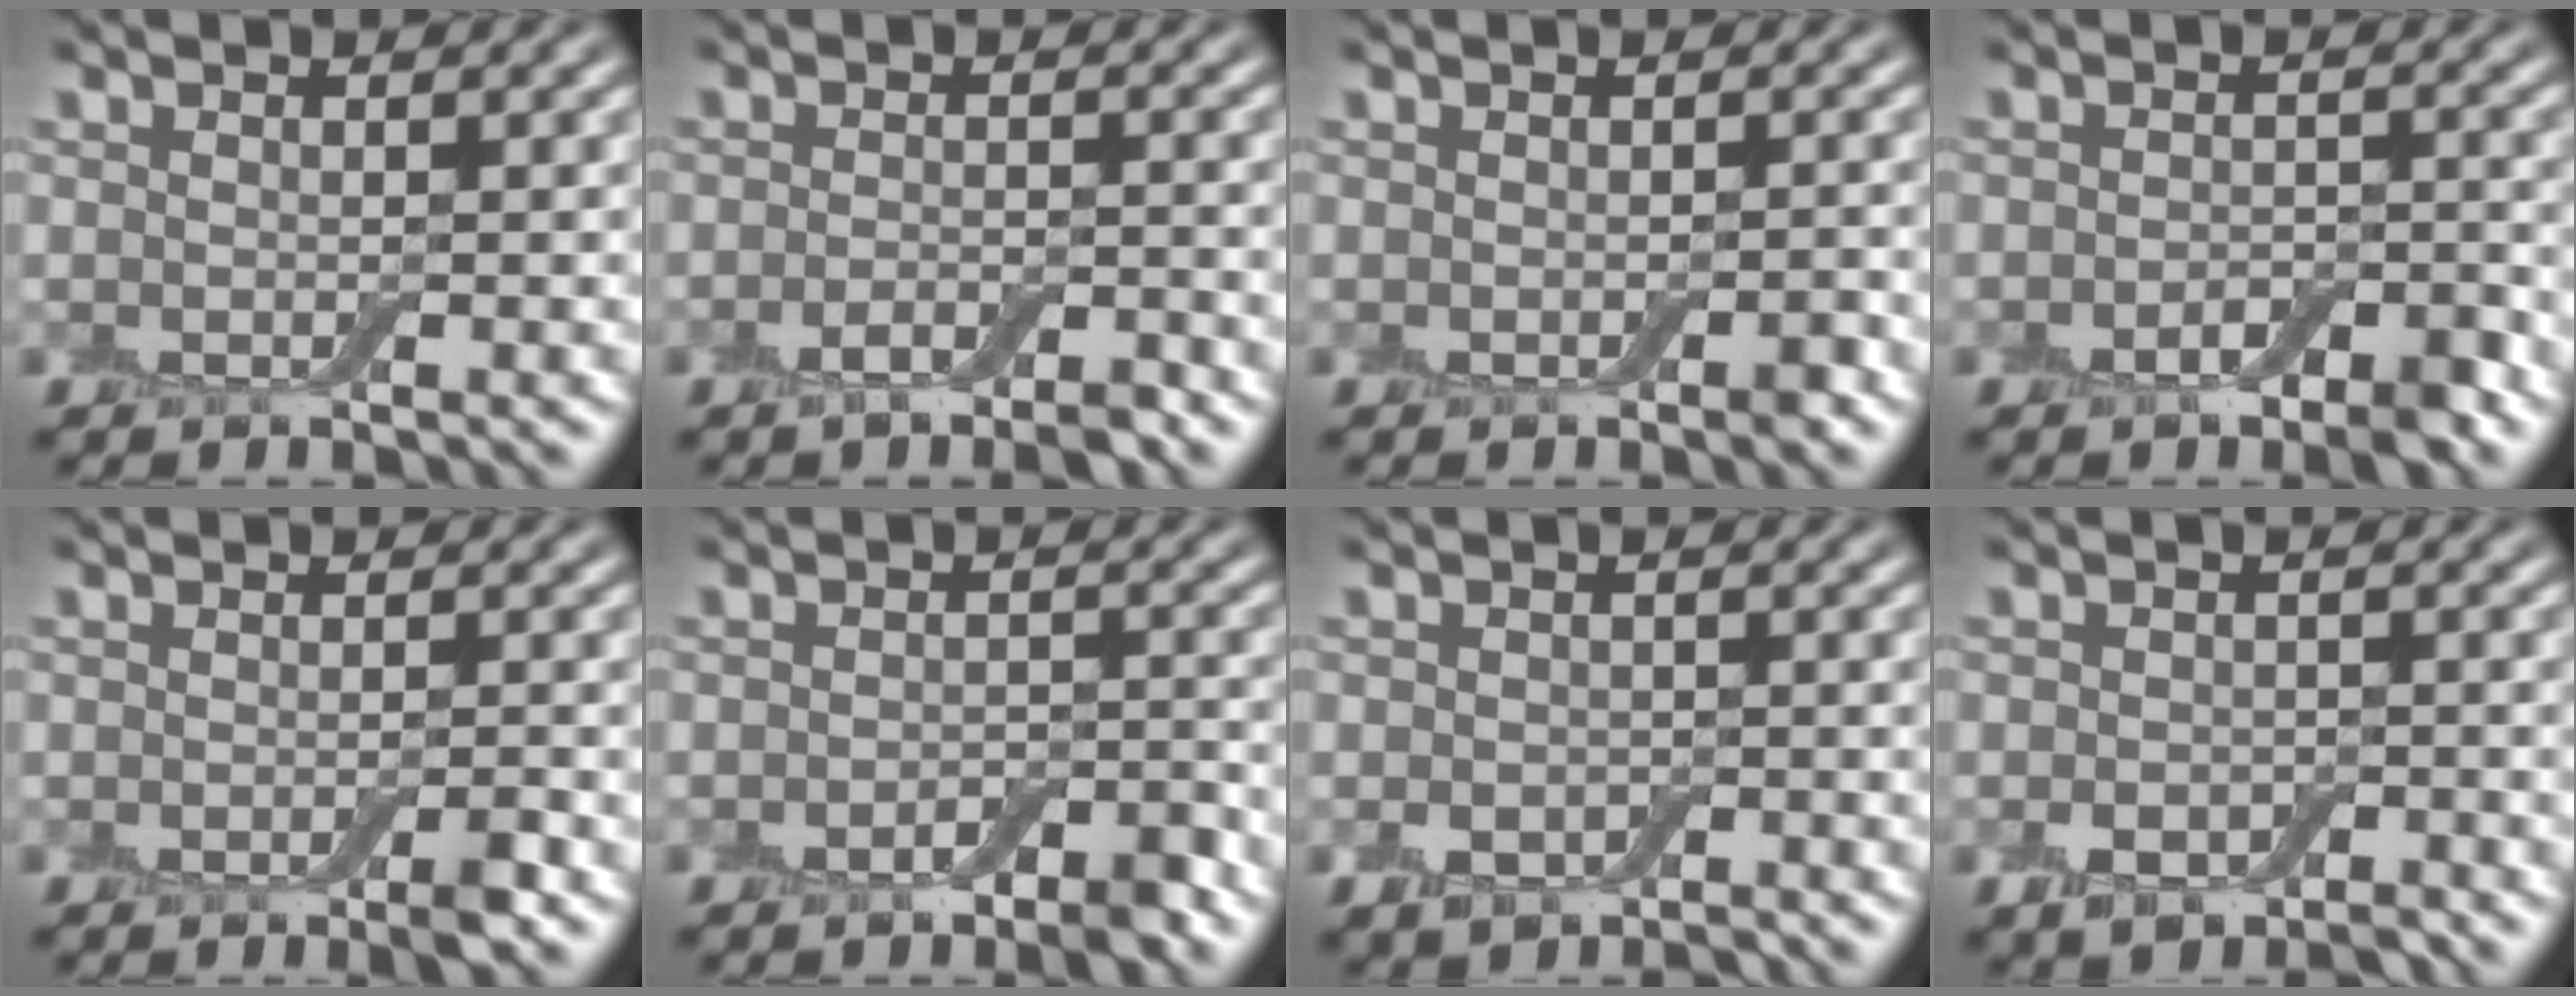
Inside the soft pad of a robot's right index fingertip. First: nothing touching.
{"total": 2.5, "force": [-1.7, 0.6, 1.7], "torque": [-0.028, 0.001, -0.032]}
{"total": 0.8, "force": [-0.4, 0.3, 0.7], "torque": [-0.011, 0.001, -0.005]}
{"total": 3.0, "force": [-1.8, 1.3, 2.0], "torque": [-0.029, 0.002, -0.028]}
{"total": 1.7, "force": [-0.8, 0.3, 1.5], "torque": [-0.020, -0.001, -0.013]}
{"total": 2.7, "force": [-1.7, 1.2, 1.7], "torque": [-0.025, 0.003, -0.026]}
{"total": 2.5, "force": [-1.4, 1.5, 1.3], "torque": [-0.021, -0.006, -0.029]}
{"total": 2.9, "force": [-1.7, 1.7, 1.7], "torque": [-0.025, -0.003, -0.034]}